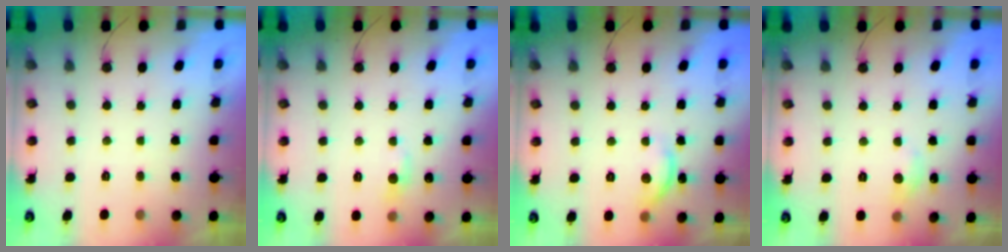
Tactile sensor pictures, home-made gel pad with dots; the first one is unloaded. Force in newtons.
{"total": 5.4, "press": 5.4, "slide": 0.8}
{"total": 10.8, "press": 10.8, "slide": 0.8}
{"total": 6.8, "press": 6.7, "slide": 1.0}